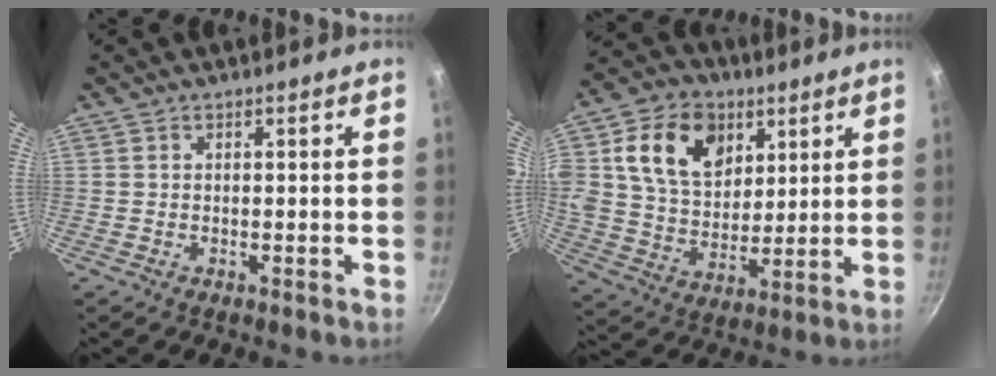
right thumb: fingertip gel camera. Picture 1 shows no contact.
{"total": 17.4, "force": [6.4, 12.6, 10.2], "torque": [-0.156, -0.014, 0.109]}